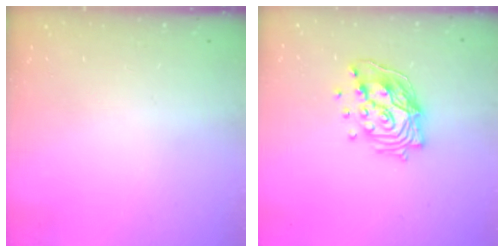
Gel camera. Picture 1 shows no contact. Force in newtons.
{"total": 15.9, "press": 15.9, "slide": 1.5}